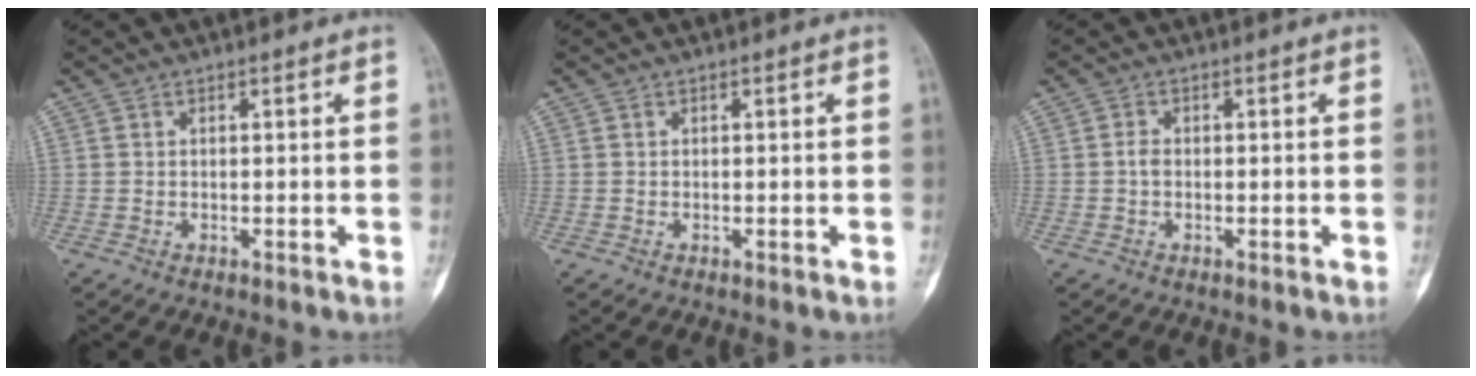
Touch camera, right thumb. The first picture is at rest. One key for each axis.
{"total": 0.0}
{"total": 1.4, "fx": -0.3, "fy": 1.0, "fz": 0.9, "tx": -0.012, "ty": 0.004, "tz": -0.007}